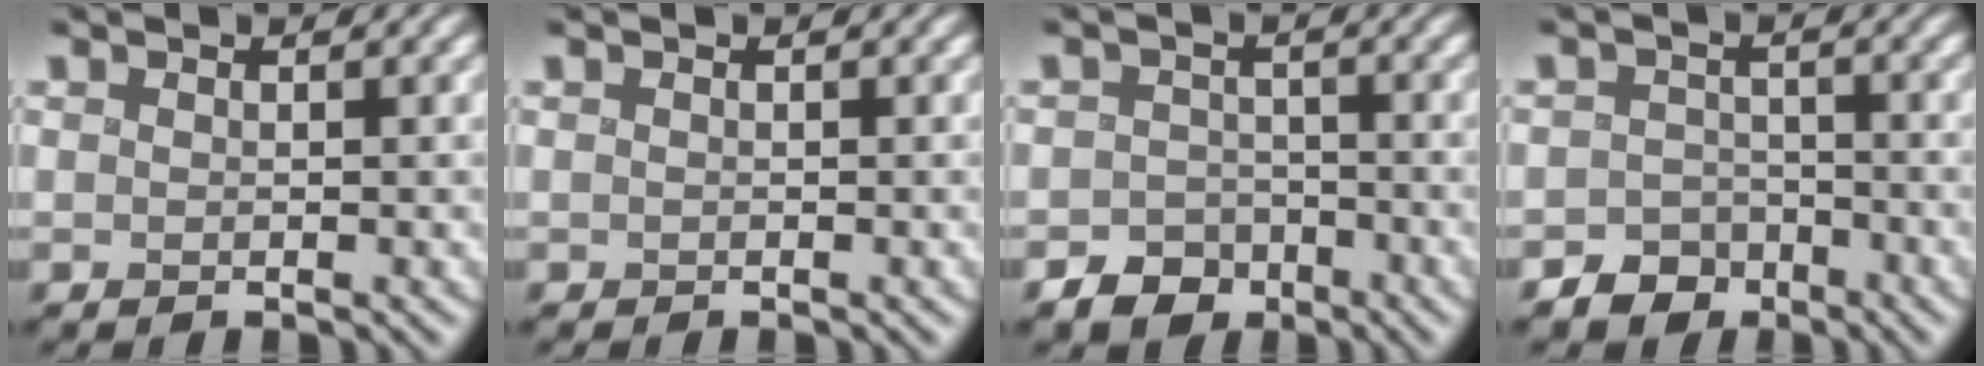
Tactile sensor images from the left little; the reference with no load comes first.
{"total": 0.0}
{"total": 3.1, "force": [-2.2, 2.1, 0.4], "torque": [0.004, -0.003, -0.044]}
{"total": 3.2, "force": [-2.4, 2.0, 0.1], "torque": [0.013, 0.002, -0.047]}